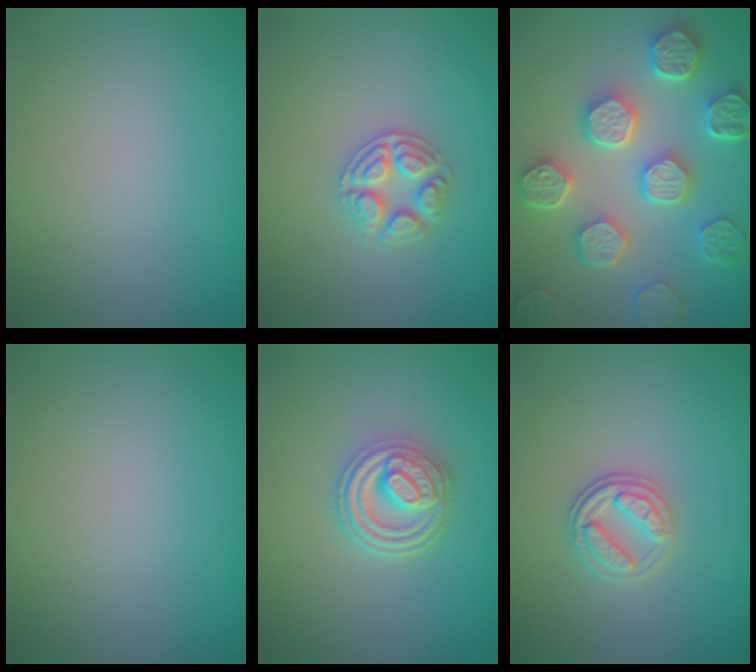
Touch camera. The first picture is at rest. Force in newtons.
{"total": 2.5, "press": 2.5, "slide": 0.4}
{"total": 8.1, "press": 6.5, "slide": 4.8}
{"total": 0.0}
{"total": 4.6, "press": 3.7, "slide": 2.7}
{"total": 2.7, "press": 2.6, "slide": 0.5}